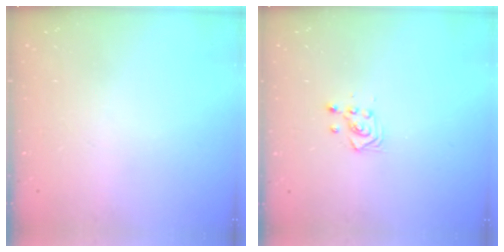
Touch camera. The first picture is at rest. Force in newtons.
{"total": 3.0, "press": 3.0, "slide": 0.5}